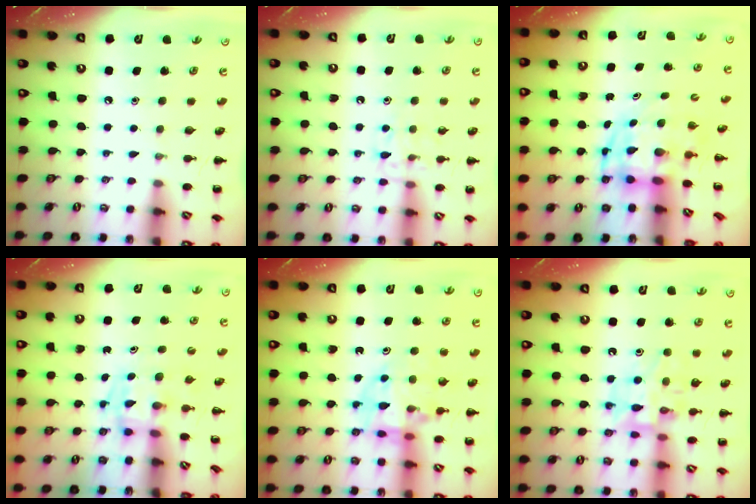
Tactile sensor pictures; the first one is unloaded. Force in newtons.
{"total": 8.5, "press": 8.4, "slide": 0.8}
{"total": 3.6, "press": 3.5, "slide": 0.8}
{"total": 2.9, "press": 2.9, "slide": 0.2}
{"total": 11.9, "press": 11.6, "slide": 2.8}
{"total": 13.4, "press": 13.3, "slide": 1.7}